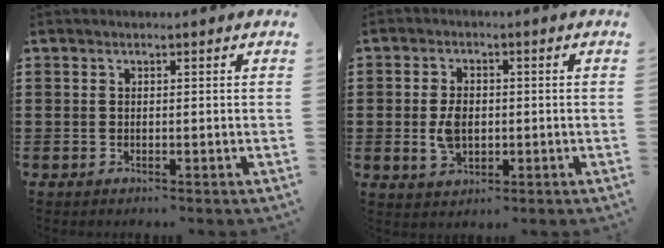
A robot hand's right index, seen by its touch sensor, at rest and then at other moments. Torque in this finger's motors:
{"motor_torque": [1.28, 0.86, 0.41, 0.09]}